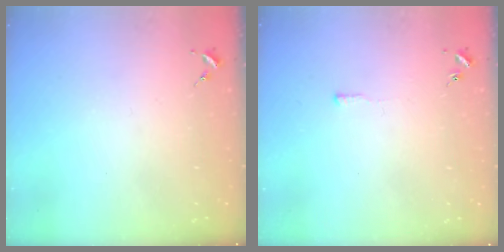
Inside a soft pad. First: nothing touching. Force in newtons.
{"total": 2.9, "press": 2.9, "slide": 0.5}